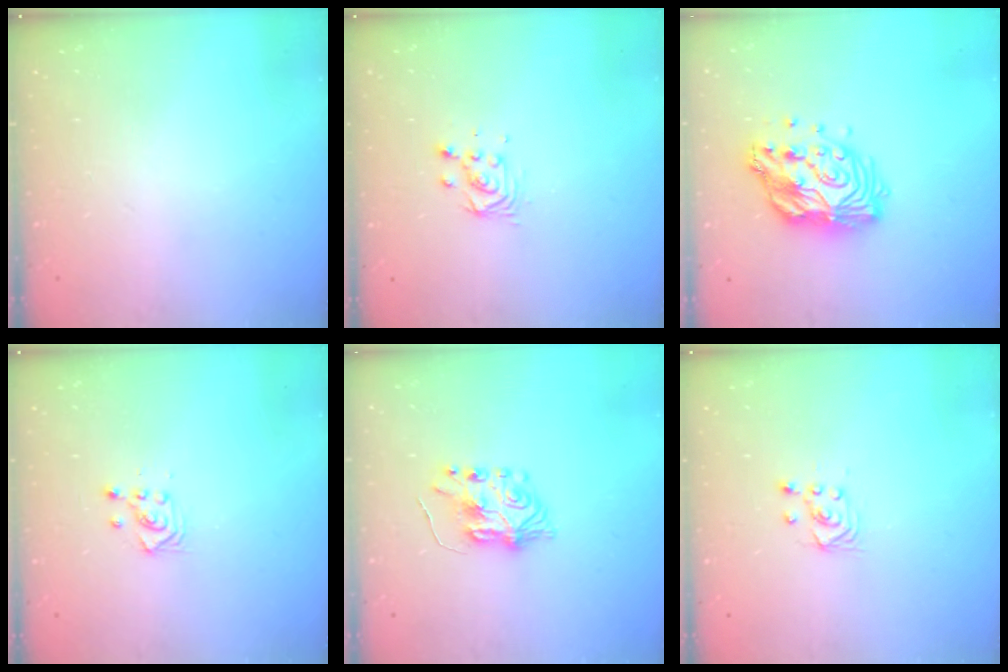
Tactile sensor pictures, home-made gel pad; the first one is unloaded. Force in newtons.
{"total": 3.8, "press": 3.8, "slide": 0.3}
{"total": 15.4, "press": 15.4, "slide": 1.4}
{"total": 3.0, "press": 2.9, "slide": 0.8}
{"total": 7.5, "press": 7.5, "slide": 0.8}
{"total": 2.9, "press": 2.7, "slide": 1.0}